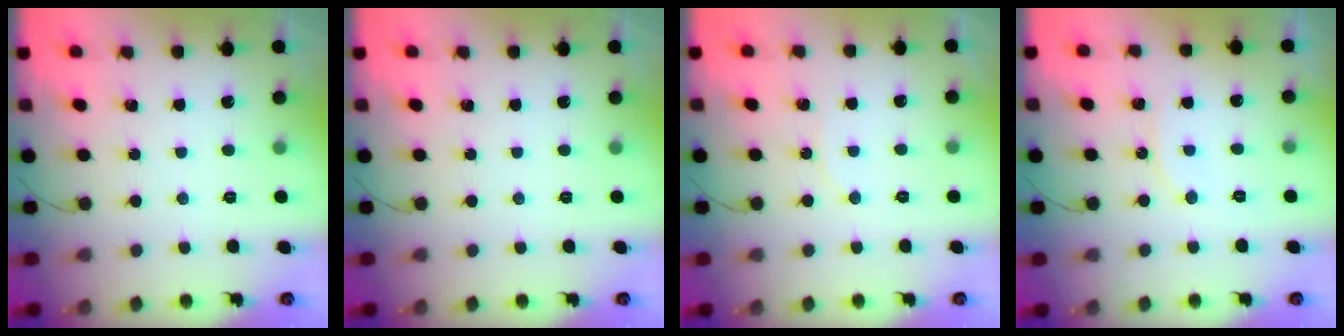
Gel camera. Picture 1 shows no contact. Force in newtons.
{"total": 0.0}
{"total": 4.2, "press": 4.1, "slide": 0.5}
{"total": 6.0, "press": 6.0, "slide": 0.2}